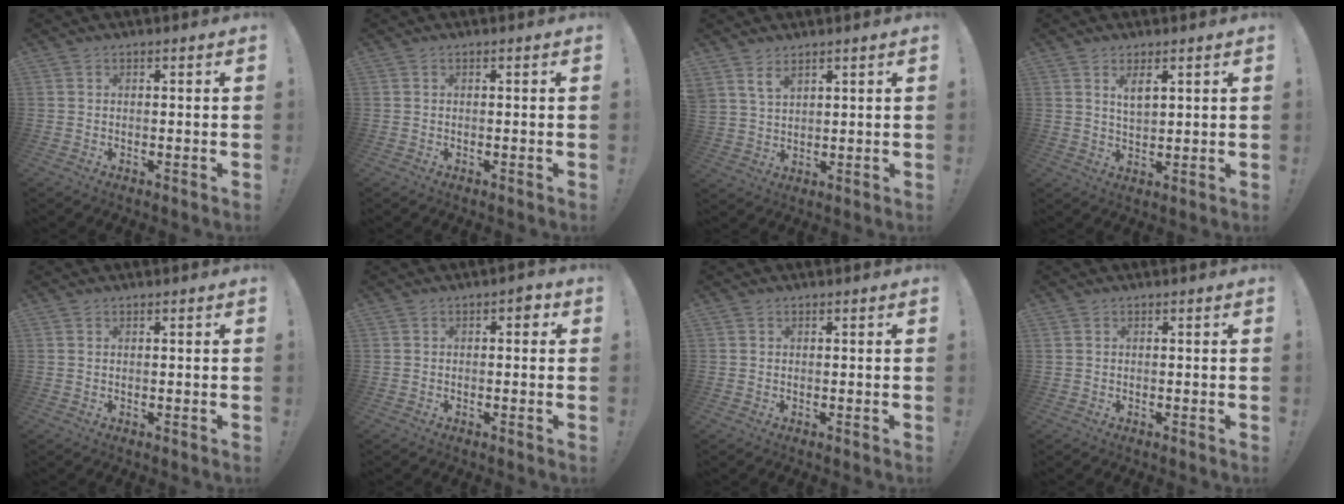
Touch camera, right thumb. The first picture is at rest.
{"total": 0.0}
{"total": 4.8, "force": [3.6, 2.2, 2.2], "torque": [-0.038, -0.021, 0.068]}
{"total": 4.4, "force": [2.3, 1.8, 3.3], "torque": [-0.056, -0.014, 0.037]}
{"total": 0.0}
{"total": 1.9, "force": [-0.1, 1.3, 1.4], "torque": [-0.008, 0.000, -0.009]}
{"total": 0.0}
{"total": 0.0}